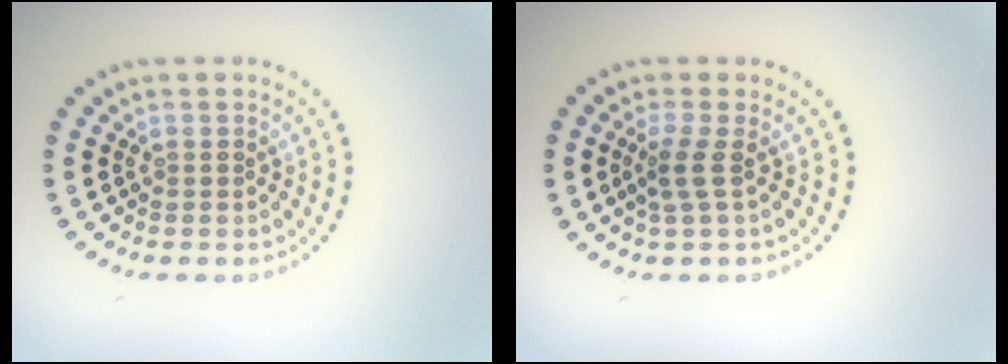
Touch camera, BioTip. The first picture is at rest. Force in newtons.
{"total": 1.9, "press": 1.2, "slide": 1.4}